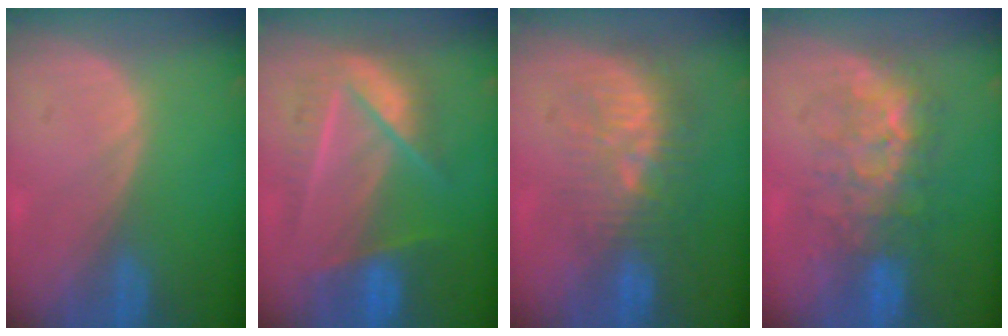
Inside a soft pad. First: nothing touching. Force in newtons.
{"total": 8.2, "press": 7.8, "slide": 2.5}
{"total": 9.2, "press": 8.8, "slide": 2.9}
{"total": 7.7, "press": 7.6, "slide": 1.4}